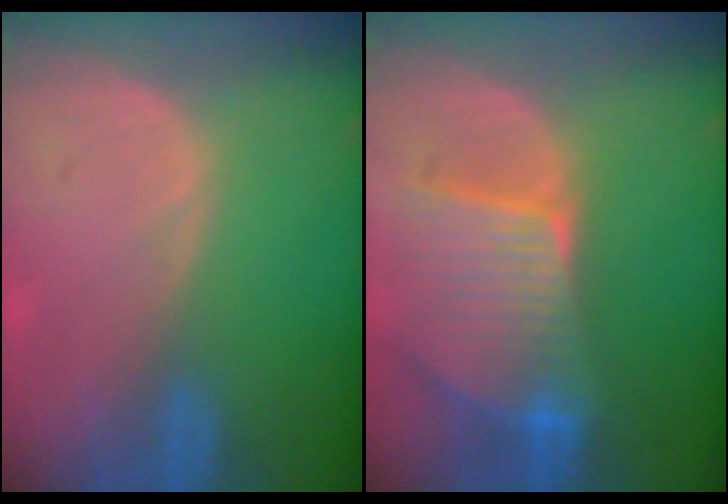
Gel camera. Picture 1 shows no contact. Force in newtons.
{"total": 9.5, "press": 8.4, "slide": 4.5}